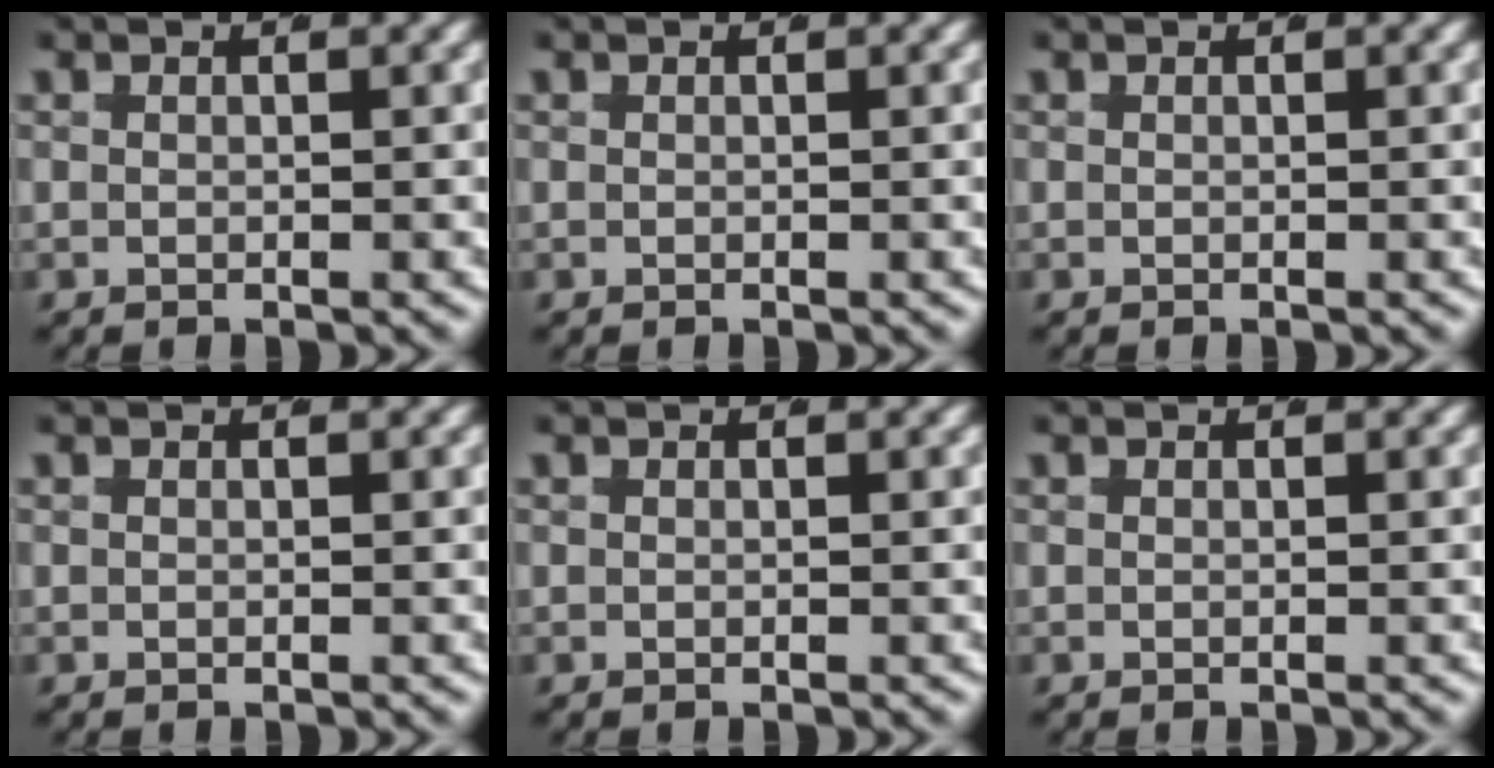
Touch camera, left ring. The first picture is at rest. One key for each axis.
{"total": 0.0}
{"total": 0.0}
{"total": 0.0}
{"total": 0.0}
{"total": 0.0}